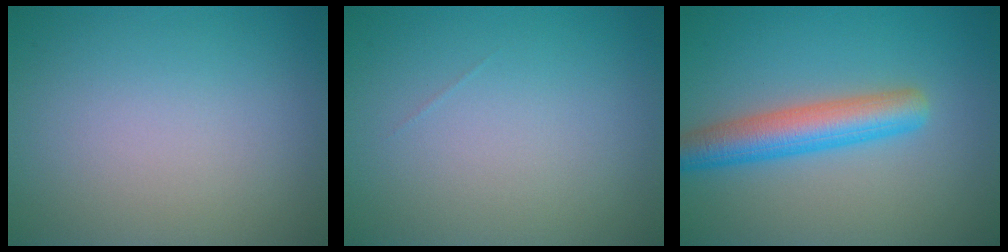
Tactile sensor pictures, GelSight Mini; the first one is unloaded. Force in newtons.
{"total": 0.0}
{"total": 4.9, "press": 4.9, "slide": 0.3}